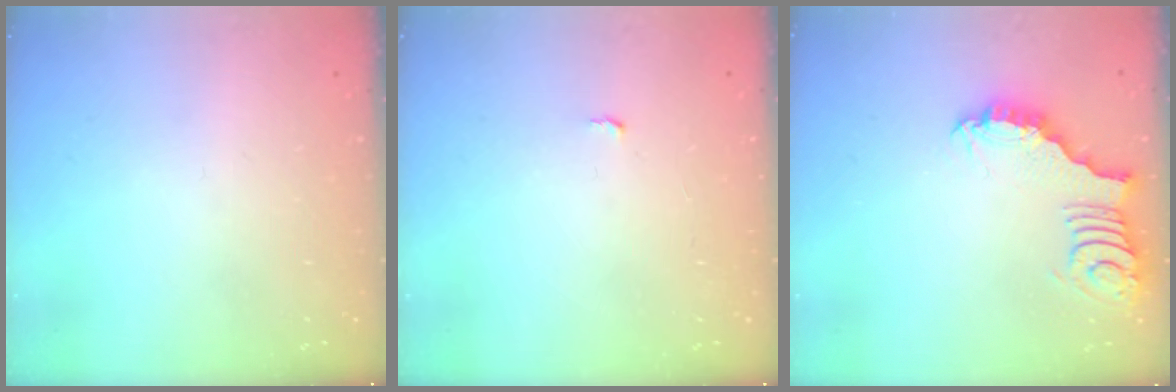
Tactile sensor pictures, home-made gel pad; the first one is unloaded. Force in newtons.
{"total": 2.7, "press": 2.7, "slide": 0.2}
{"total": 3.0, "press": 3.0, "slide": 0.1}